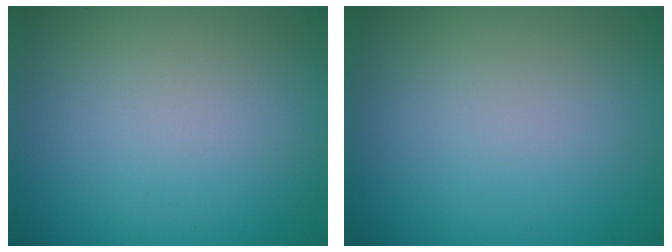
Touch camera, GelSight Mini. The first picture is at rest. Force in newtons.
{"total": 0.0}